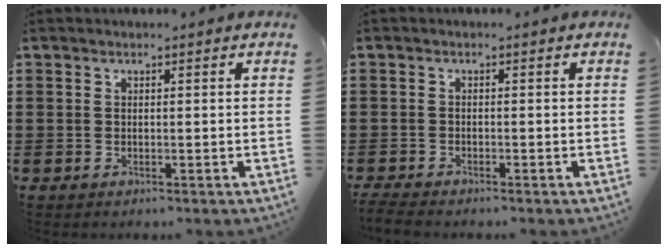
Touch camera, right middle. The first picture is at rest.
{"total": 1.6, "force": [-1.6, 0.0, 0.3], "torque": [-0.016, -0.005, -0.035]}